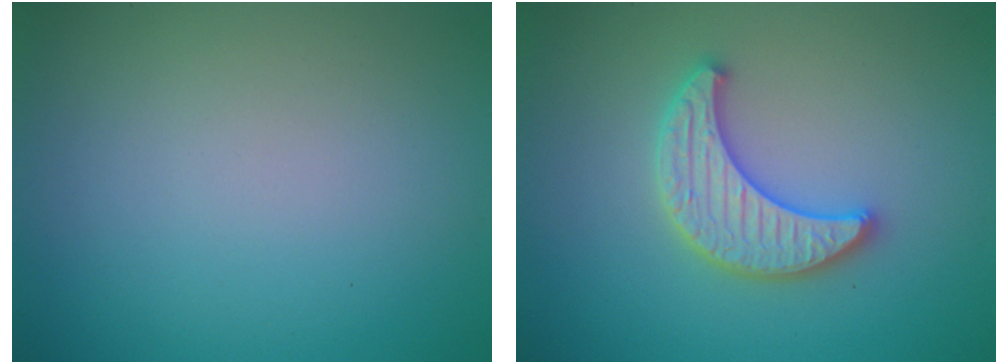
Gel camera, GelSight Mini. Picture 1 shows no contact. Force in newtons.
{"total": 4.4, "press": 4.3, "slide": 0.8}